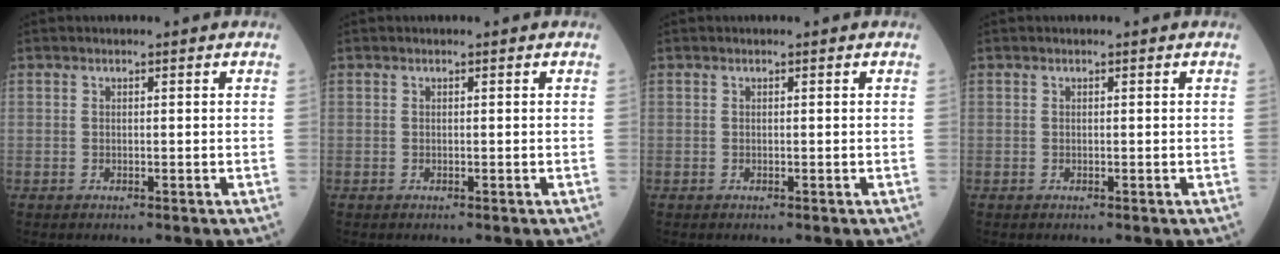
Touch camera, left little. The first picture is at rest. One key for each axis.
{"total": 0.0}
{"total": 0.0}
{"total": 0.0}